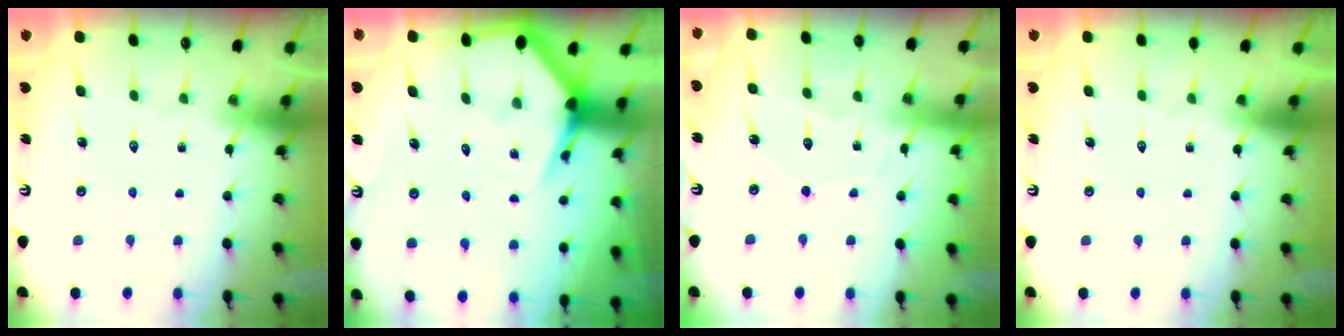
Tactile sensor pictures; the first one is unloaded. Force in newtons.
{"total": 4.4, "press": 4.4, "slide": 0.4}
{"total": 4.2, "press": 4.2, "slide": 0.5}
{"total": 0.0}